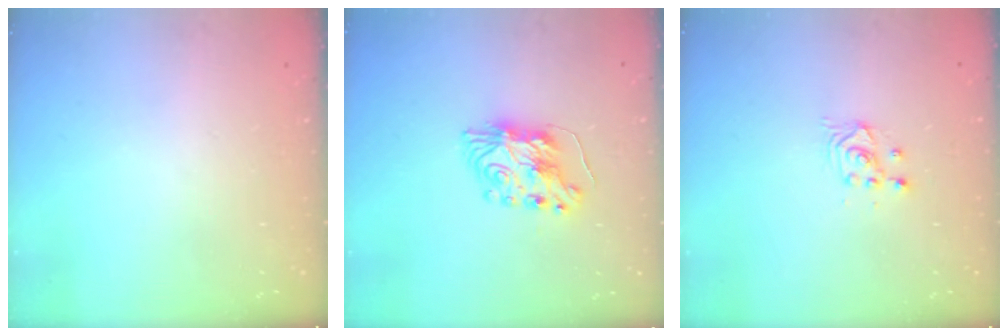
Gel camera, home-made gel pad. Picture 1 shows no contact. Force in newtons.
{"total": 8.6, "press": 8.6, "slide": 0.5}
{"total": 2.5, "press": 2.5, "slide": 0.1}